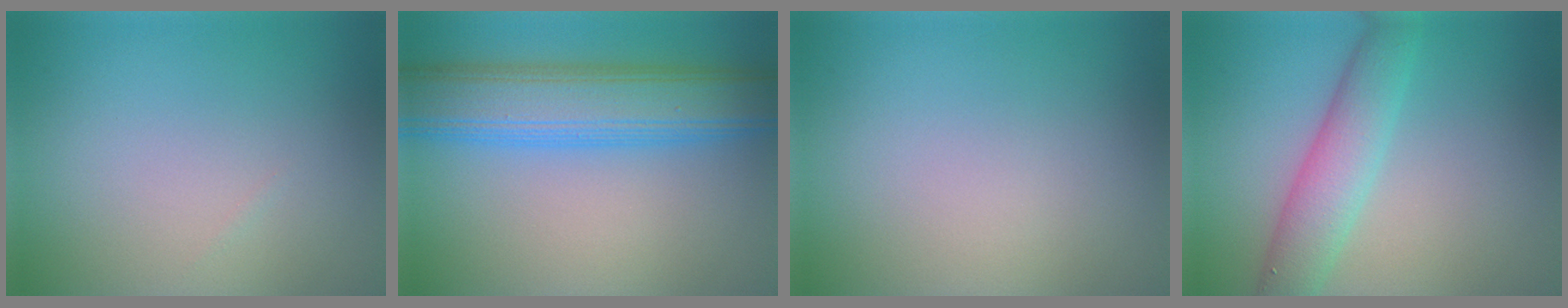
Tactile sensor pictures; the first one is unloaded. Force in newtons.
{"total": 8.6, "press": 8.5, "slide": 0.4}
{"total": 0.0}
{"total": 4.8, "press": 4.8, "slide": 0.4}